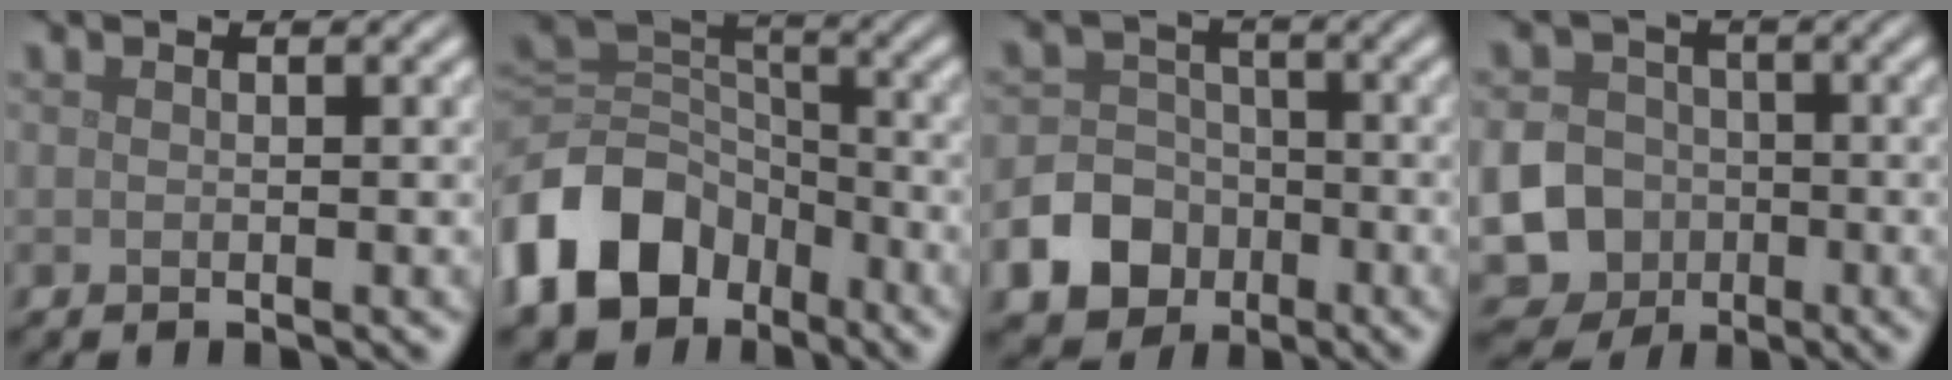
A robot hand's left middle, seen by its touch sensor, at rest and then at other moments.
{"total": 11.2, "force": [-5.7, 8.0, 5.4], "torque": [-0.117, -0.010, -0.118]}
{"total": 9.7, "force": [-4.8, 8.1, 2.3], "torque": [-0.040, -0.032, -0.102]}
{"total": 15.6, "force": [-5.0, 14.2, 3.9], "torque": [-0.115, -0.042, -0.110]}